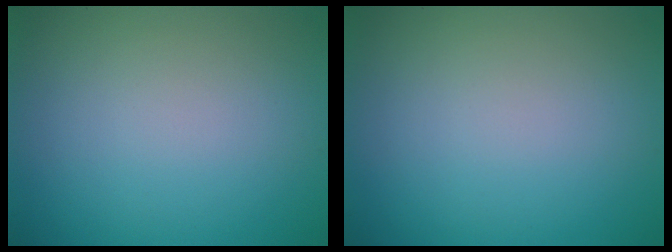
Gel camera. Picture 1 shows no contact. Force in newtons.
{"total": 0.0}